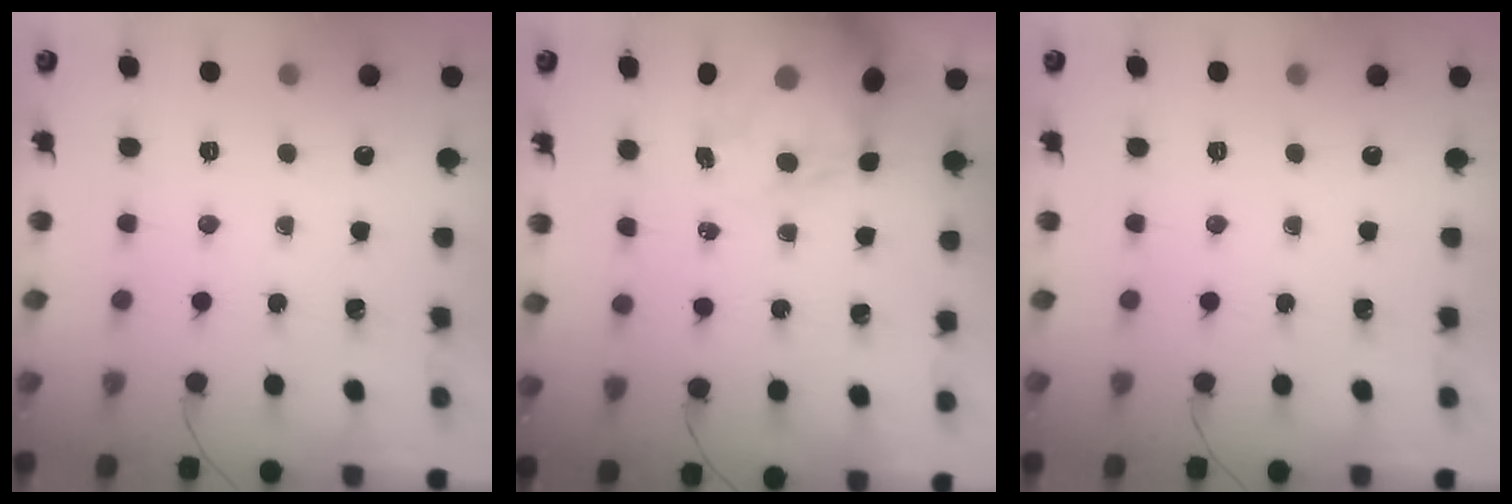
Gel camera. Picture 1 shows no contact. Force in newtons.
{"total": 11.6, "press": 11.2, "slide": 3.0}
{"total": 0.0}